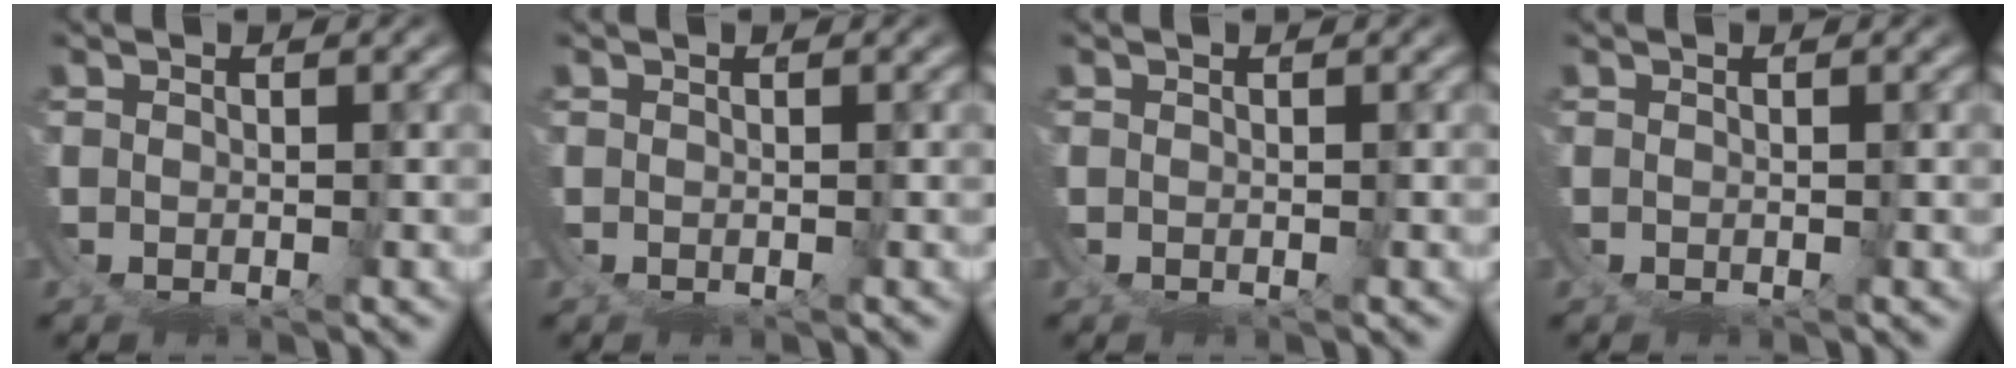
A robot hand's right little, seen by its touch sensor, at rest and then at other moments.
{"total": 0.0}
{"total": 0.0}
{"total": 0.0}